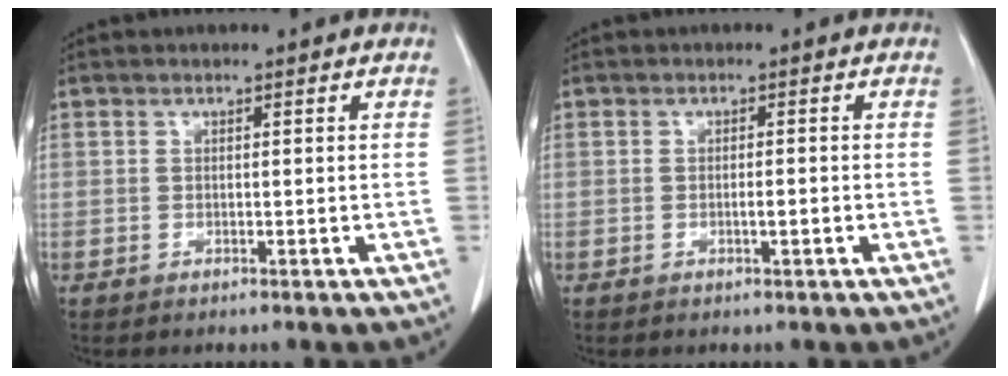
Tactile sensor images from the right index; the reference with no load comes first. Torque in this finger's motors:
{"motor_torque": [0.36, -0.35, 0.09, 0.05]}